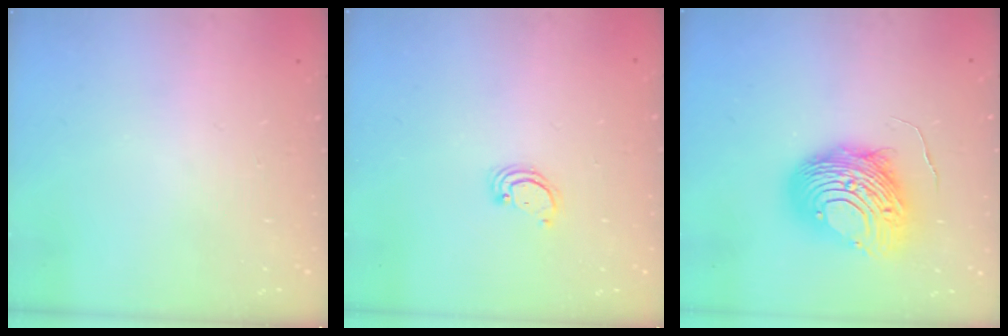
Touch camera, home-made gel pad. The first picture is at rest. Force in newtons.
{"total": 1.7, "press": 1.7, "slide": 0.1}
{"total": 13.6, "press": 13.5, "slide": 1.3}